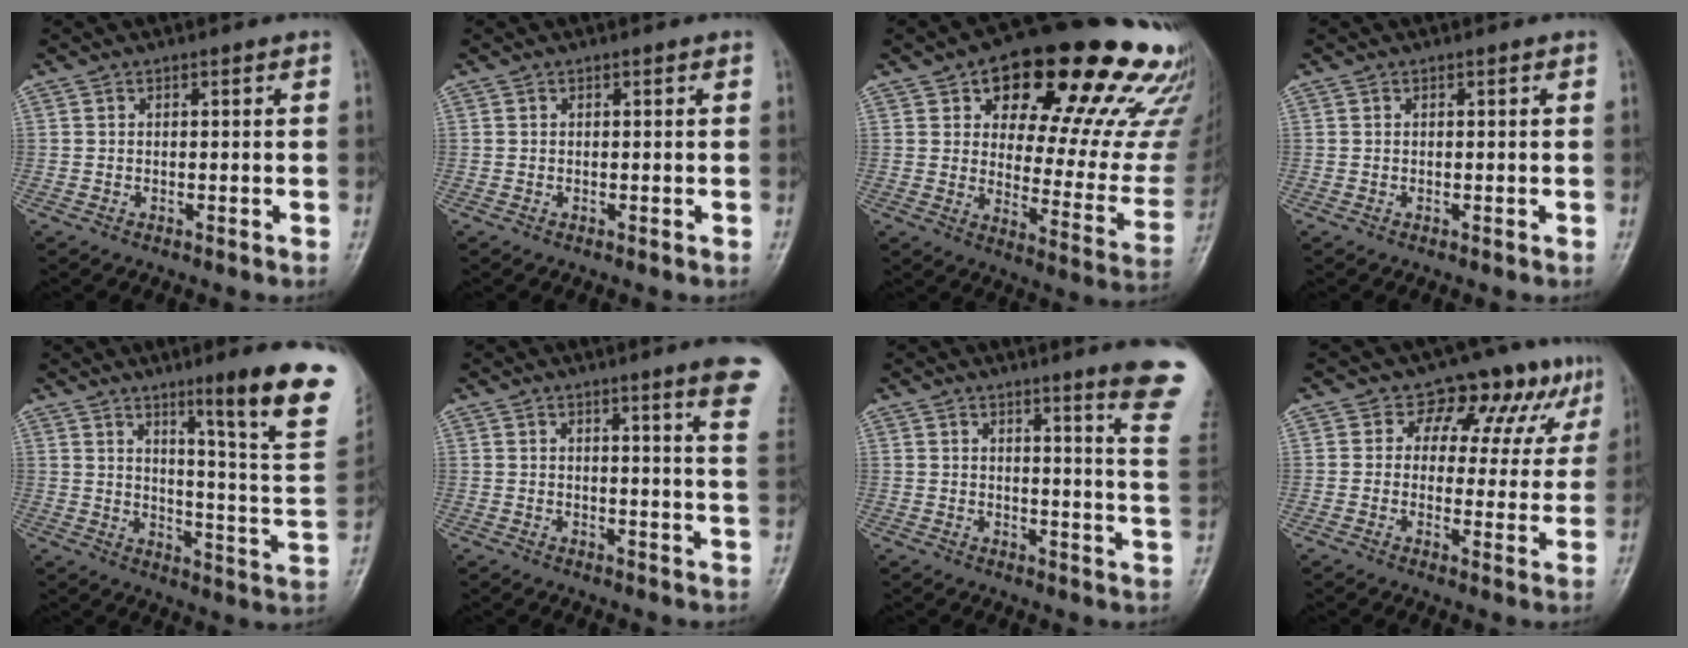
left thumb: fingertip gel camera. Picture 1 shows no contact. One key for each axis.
{"total": 0.0}
{"total": 29.4, "fx": 18.2, "fy": 12.0, "fz": 19.7, "tx": -0.223, "ty": -0.054, "tz": 0.240}
{"total": 0.0}
{"total": 19.0, "fx": 10.7, "fy": 0.9, "fz": 15.8, "tx": -0.187, "ty": -0.065, "tz": 0.149}
{"total": 9.5, "fx": 6.4, "fy": 0.0, "fz": 7.0, "tx": -0.075, "ty": -0.026, "tz": 0.057}
{"total": 13.0, "fx": 9.7, "fy": -0.2, "fz": 8.6, "tx": -0.089, "ty": -0.081, "tz": 0.100}
{"total": 10.5, "fx": 6.5, "fy": 6.6, "fz": 5.0, "tx": -0.019, "ty": -0.026, "tz": 0.071}